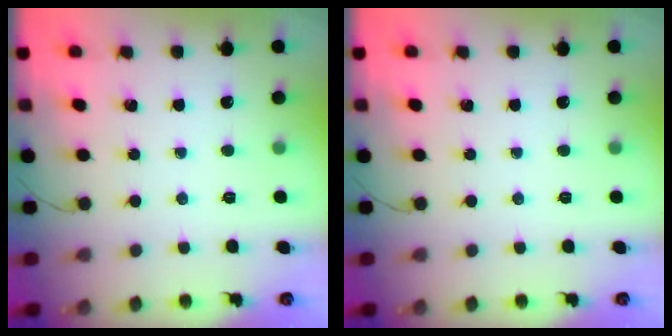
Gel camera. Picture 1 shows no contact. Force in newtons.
{"total": 0.0}